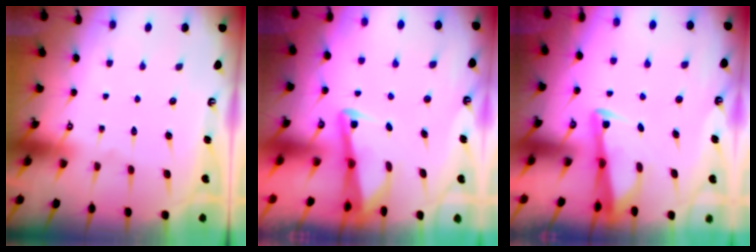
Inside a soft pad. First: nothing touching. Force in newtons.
{"total": 3.0, "press": 3.0, "slide": 0.4}
{"total": 3.0, "press": 2.9, "slide": 0.3}